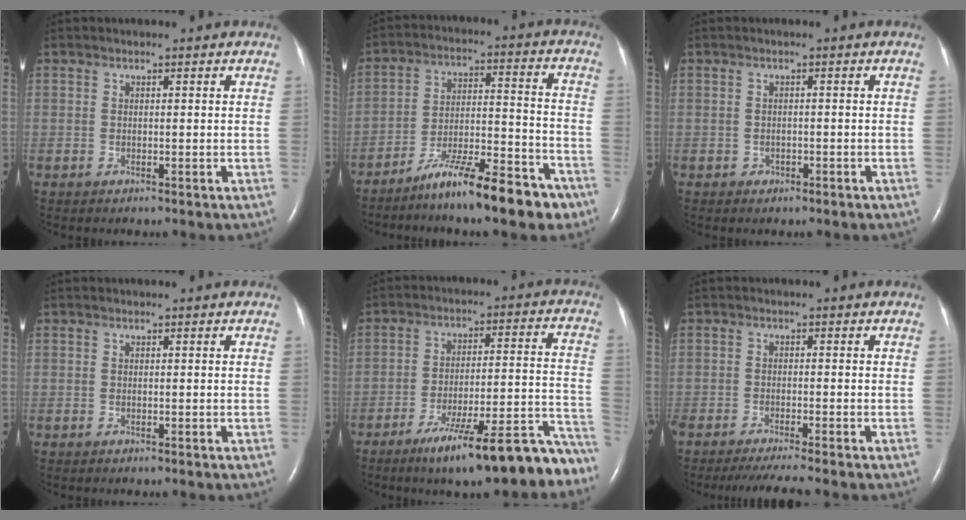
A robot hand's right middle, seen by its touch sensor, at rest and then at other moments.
{"total": 13.5, "force": [-10.2, 2.3, 8.6], "torque": [-0.129, 0.017, -0.170]}
{"total": 0.8, "force": [-0.5, 0.7, 0.2], "torque": [-0.004, 0.003, -0.007]}
{"total": 0.0}
{"total": 19.1, "force": [-14.9, 2.7, 11.7], "torque": [-0.098, 0.042, -0.220]}
{"total": 5.6, "force": [-4.8, -0.7, 2.9], "torque": [-0.041, -0.017, -0.078]}